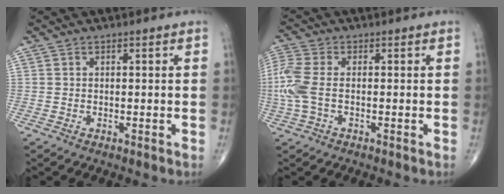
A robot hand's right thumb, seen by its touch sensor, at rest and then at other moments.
{"total": 7.2, "force": [-0.6, 3.7, 6.1], "torque": [-0.182, 0.010, -0.015]}